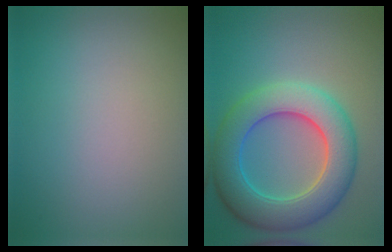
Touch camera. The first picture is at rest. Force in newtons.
{"total": 8.6, "press": 8.6, "slide": 0.3}